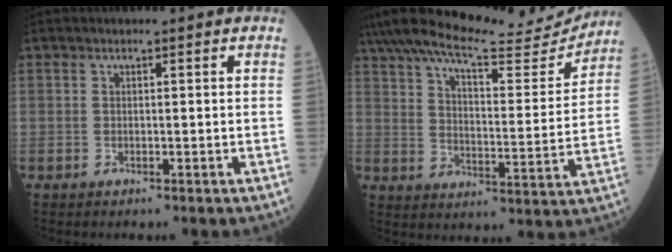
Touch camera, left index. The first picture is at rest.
{"total": 20.9, "force": [19.1, 2.7, 7.8], "torque": [-0.138, -0.018, 0.269]}